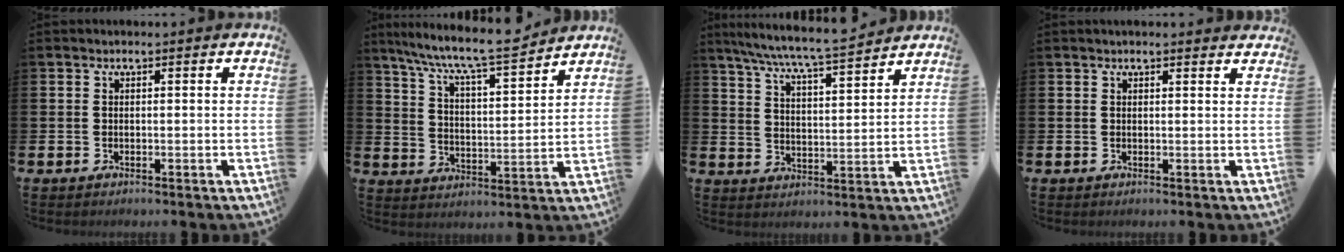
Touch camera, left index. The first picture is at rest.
{"total": 9.0, "force": [8.4, 0.6, 3.0], "torque": [-0.086, -0.062, 0.144]}
{"total": 7.4, "force": [7.0, -0.3, 2.2], "torque": [-0.070, -0.048, 0.123]}
{"total": 1.2, "force": [1.2, 0.0, 0.1], "torque": [0.003, -0.004, 0.022]}